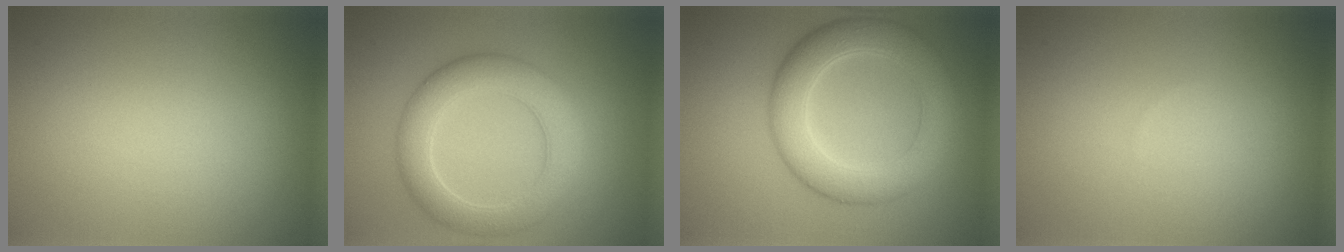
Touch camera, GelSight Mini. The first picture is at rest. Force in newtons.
{"total": 5.5, "press": 5.5, "slide": 0.3}
{"total": 6.5, "press": 6.5, "slide": 0.2}
{"total": 0.0}